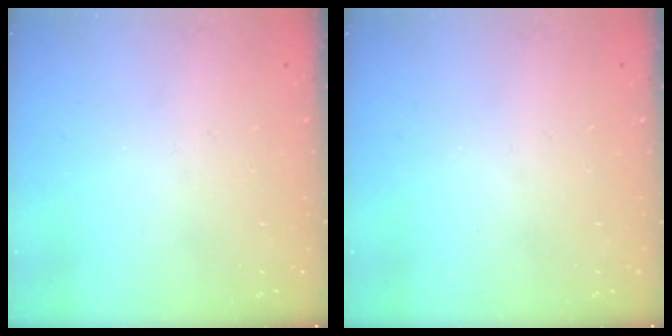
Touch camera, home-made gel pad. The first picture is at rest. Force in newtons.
{"total": 0.0}